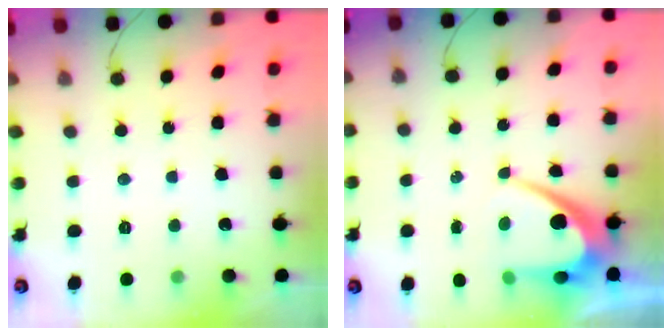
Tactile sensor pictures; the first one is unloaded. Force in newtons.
{"total": 8.7, "press": 8.7, "slide": 0.4}